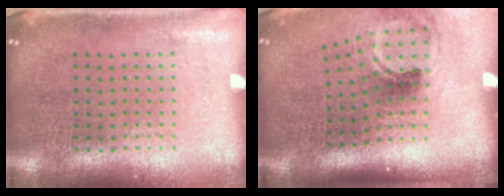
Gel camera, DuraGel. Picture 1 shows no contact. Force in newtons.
{"total": 1.8, "press": 1.1, "slide": 1.4}